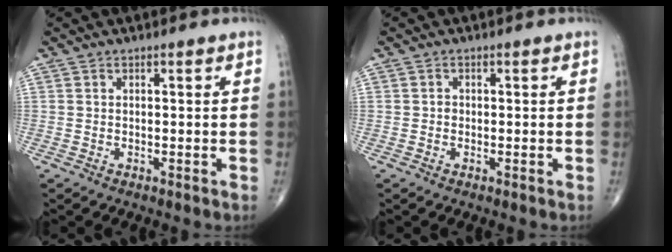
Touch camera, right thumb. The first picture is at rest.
{"total": 0.6, "force": [-0.1, 0.6, 0.3], "torque": [0.000, 0.002, -0.005]}